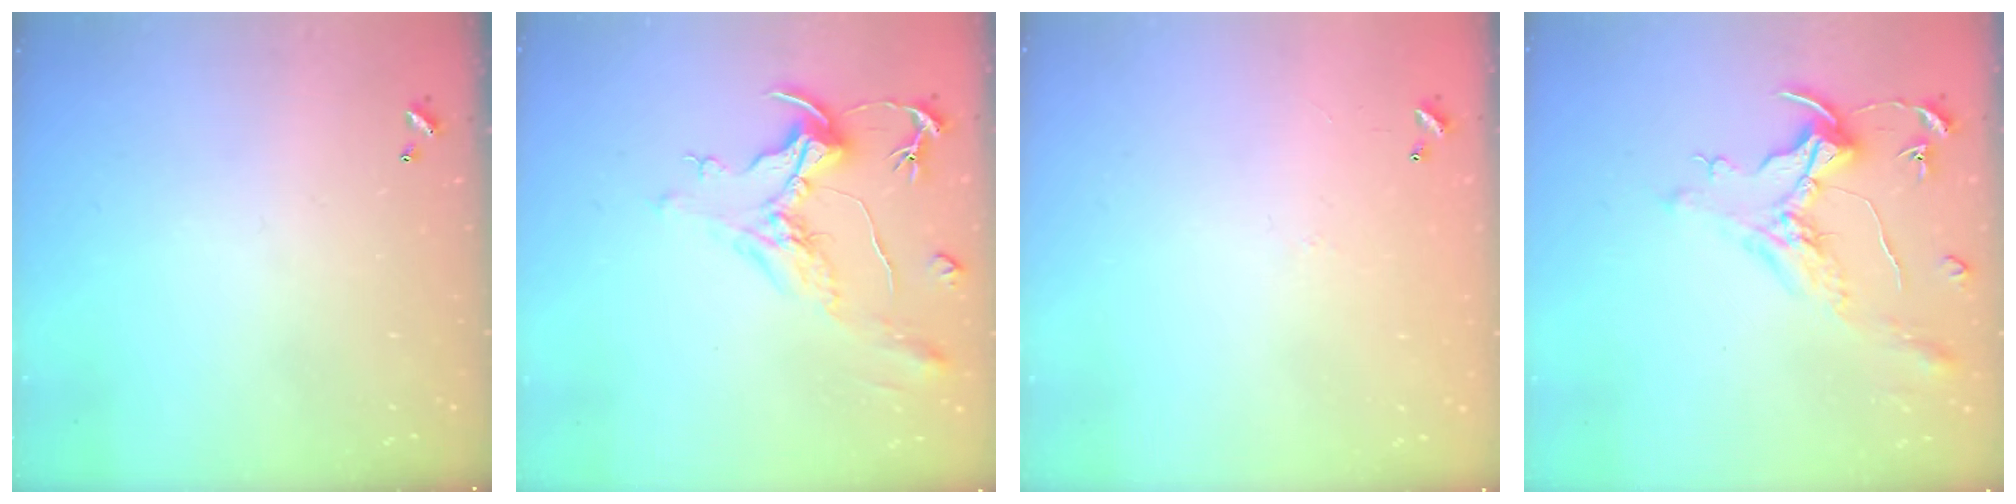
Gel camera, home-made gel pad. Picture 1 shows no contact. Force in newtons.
{"total": 2.2, "press": 1.7, "slide": 1.4}
{"total": 7.7, "press": 7.7, "slide": 0.5}
{"total": 1.6, "press": 1.4, "slide": 0.7}